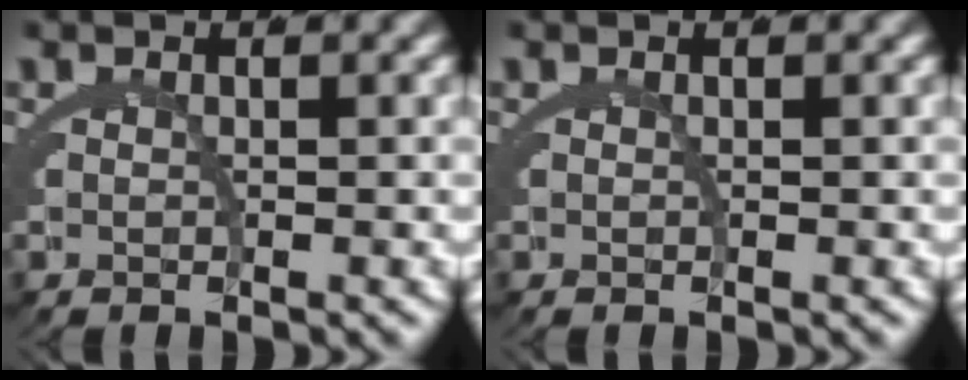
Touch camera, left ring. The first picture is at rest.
{"total": 0.0}